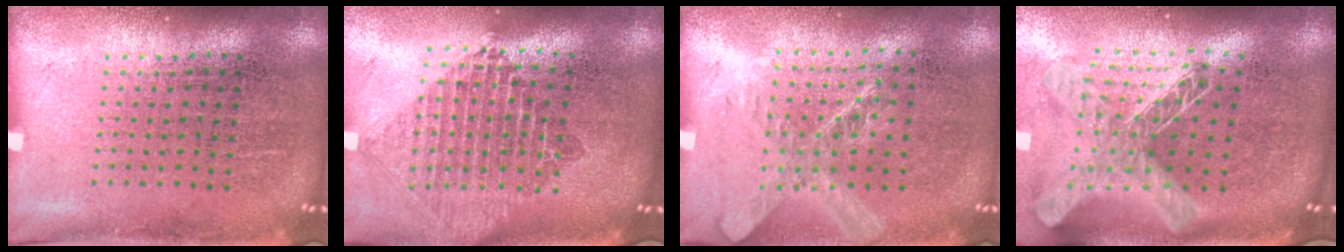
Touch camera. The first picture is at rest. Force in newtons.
{"total": 2.2, "press": 1.7, "slide": 1.4}
{"total": 1.5, "press": 1.3, "slide": 0.7}
{"total": 2.4, "press": 1.8, "slide": 1.6}